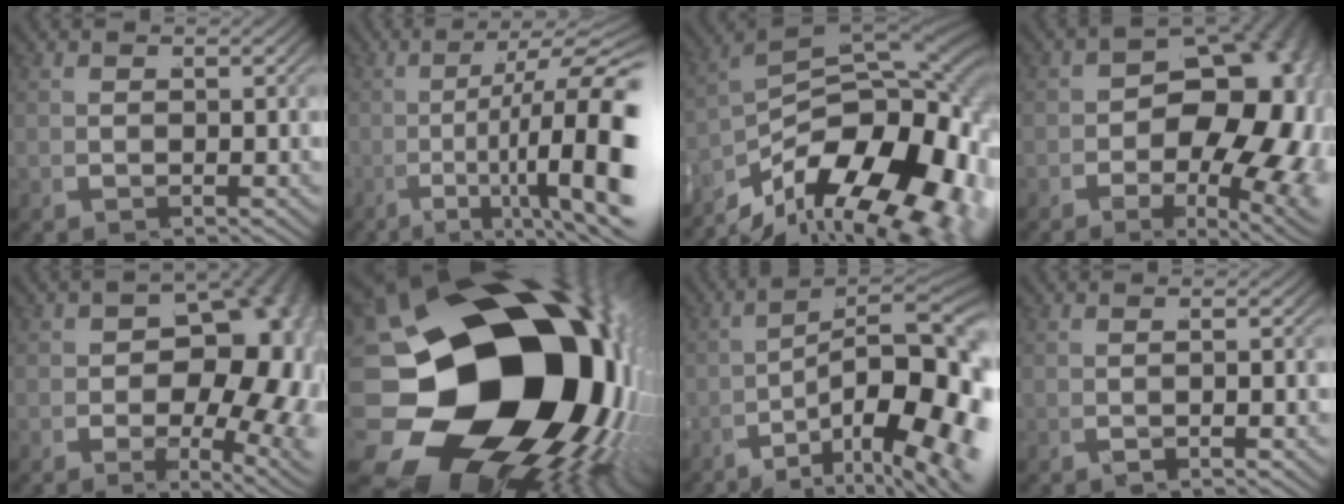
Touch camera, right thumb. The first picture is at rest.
{"total": 12.0, "force": [-2.4, 5.7, 10.3], "torque": [-0.176, -0.029, -0.013]}
{"total": 21.4, "force": [-3.2, 13.0, 16.7], "torque": [-0.249, -0.052, -0.025]}
{"total": 15.5, "force": [-0.7, 9.4, 12.3], "torque": [-0.155, -0.032, -0.004]}
{"total": 11.5, "force": [-0.3, 7.2, 9.0], "torque": [-0.121, -0.034, 0.008]}
{"total": 39.6, "force": [-2.2, 26.7, 29.2], "torque": [-0.484, -0.084, -0.007]}
{"total": 14.5, "force": [-2.4, 8.8, 11.3], "torque": [-0.158, -0.043, -0.023]}
{"total": 1.1, "force": [-0.5, 0.5, 0.9], "torque": [-0.021, 0.000, -0.005]}